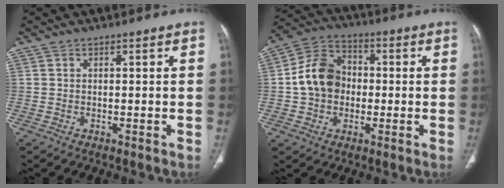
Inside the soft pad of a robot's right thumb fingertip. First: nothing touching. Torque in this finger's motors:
{"motor_torque": [-0.12, 0.46, 0.52, -0.26, 0.09]}